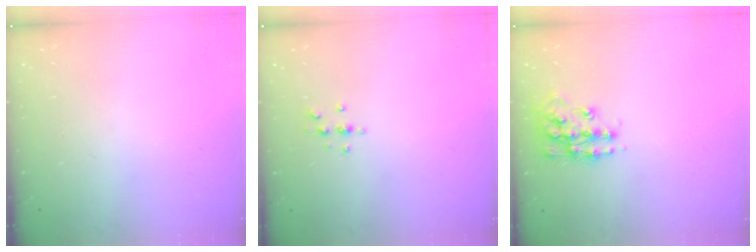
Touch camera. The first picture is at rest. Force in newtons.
{"total": 2.9, "press": 2.9, "slide": 0.4}
{"total": 13.7, "press": 13.7, "slide": 0.6}